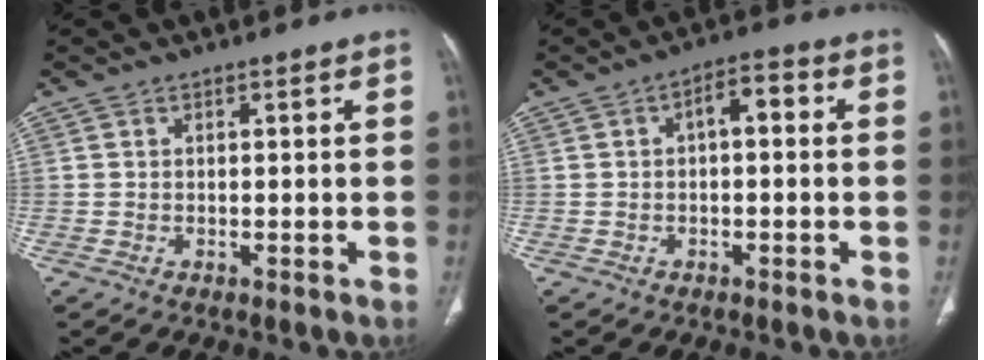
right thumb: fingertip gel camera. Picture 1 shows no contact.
{"total": 4.8, "force": [0.5, 2.3, 4.2], "torque": [-0.055, 0.019, 0.000]}